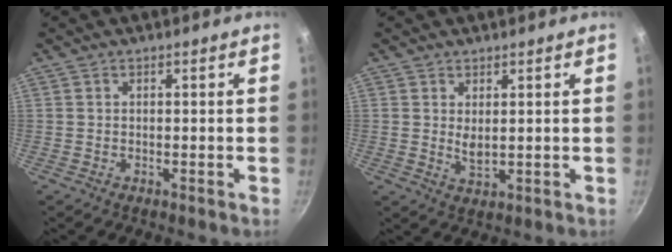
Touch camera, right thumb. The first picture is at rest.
{"total": 2.9, "force": [0.9, 1.4, 2.4], "torque": [-0.041, -0.011, 0.019]}